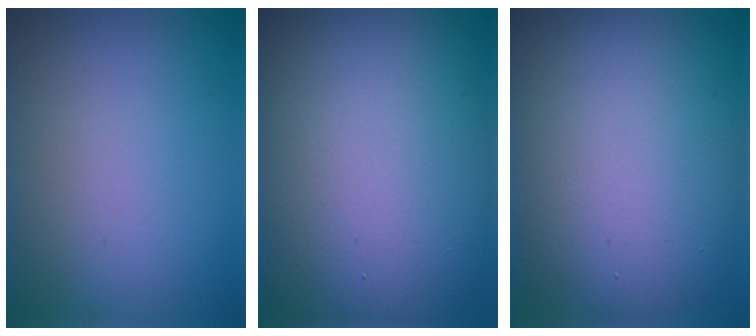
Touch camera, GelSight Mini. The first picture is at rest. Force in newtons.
{"total": 16.6, "press": 16.6, "slide": 0.4}
{"total": 13.8, "press": 13.7, "slide": 0.7}